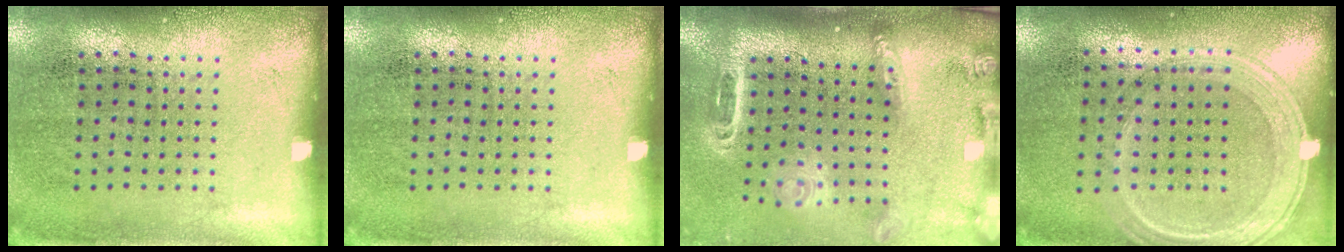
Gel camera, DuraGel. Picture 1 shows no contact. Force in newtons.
{"total": 0.0}
{"total": 2.7, "press": 1.9, "slide": 1.8}
{"total": 1.3, "press": 1.2, "slide": 0.3}